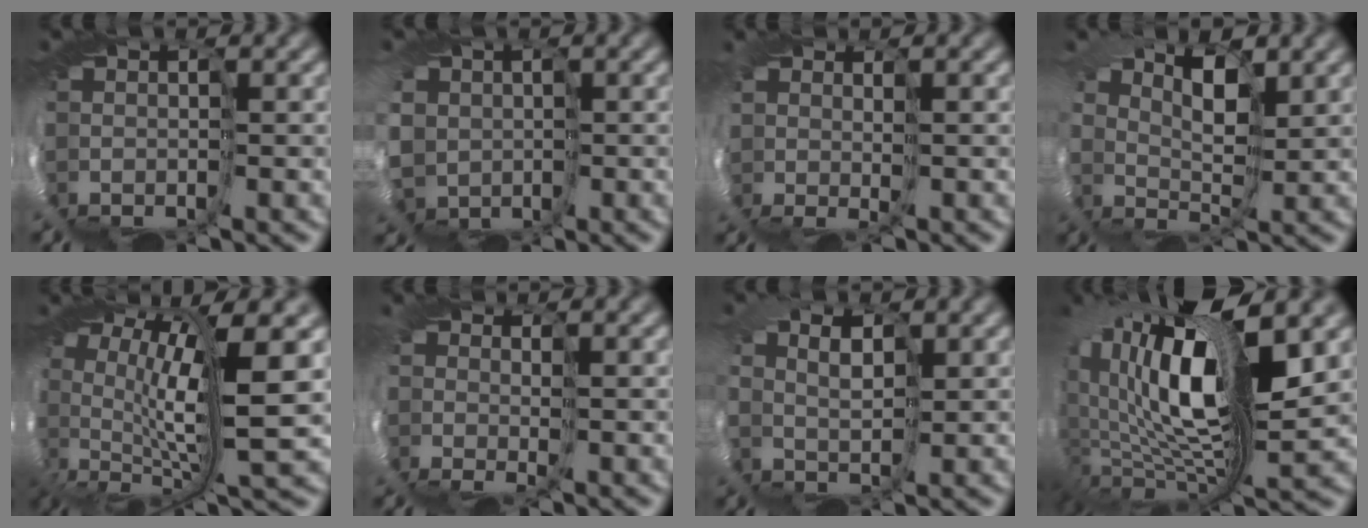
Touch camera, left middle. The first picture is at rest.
{"total": 11.9, "force": [-1.3, 10.0, 6.2], "torque": [-0.173, -0.037, -0.052]}
{"total": 1.7, "force": [1.2, 1.1, 0.6], "torque": [-0.016, 0.000, 0.024]}
{"total": 3.7, "force": [3.3, 0.7, 1.5], "torque": [-0.034, 0.014, 0.048]}
{"total": 8.4, "force": [0.8, 2.3, 8.0], "torque": [-0.172, -0.017, 0.008]}
{"total": 2.0, "force": [0.4, 1.5, 1.3], "torque": [-0.026, 0.002, 0.007]}
{"total": 4.6, "force": [2.9, 2.8, 2.2], "torque": [-0.039, 0.026, 0.036]}
{"total": 15.3, "force": [4.7, 5.7, 13.3], "torque": [-0.261, 0.000, 0.095]}